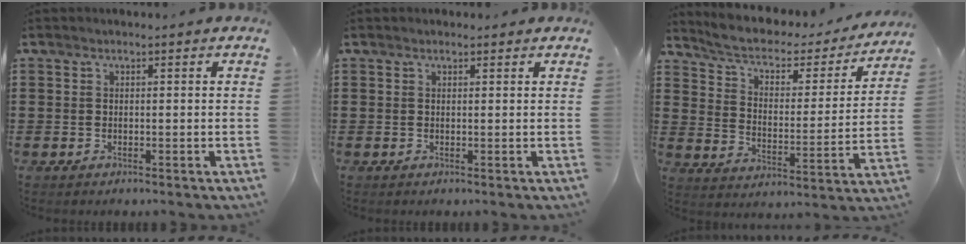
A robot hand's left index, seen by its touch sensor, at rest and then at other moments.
{"total": 0.6, "force": [0.5, 0.3, 0.0], "torque": [-0.003, 0.003, 0.010]}
{"total": 4.5, "force": [3.4, 2.2, 2.0], "torque": [-0.060, -0.023, 0.051]}